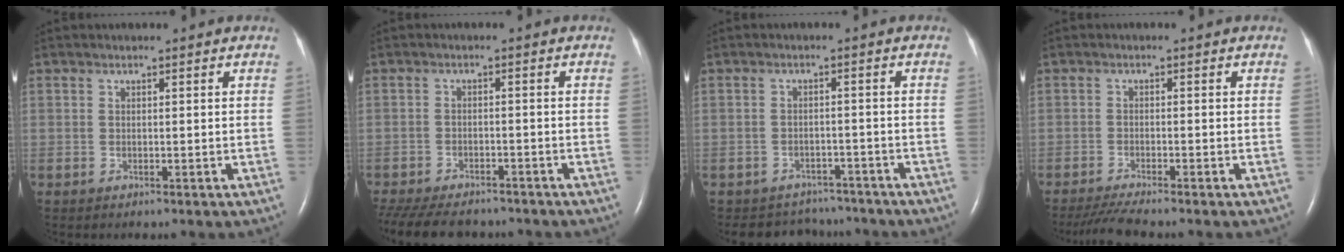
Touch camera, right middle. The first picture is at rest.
{"total": 15.0, "force": [-12.5, 5.6, 6.1], "torque": [-0.161, -0.020, -0.172]}
{"total": 6.1, "force": [-5.6, 2.5, -0.6], "torque": [0.007, 0.018, -0.070]}
{"total": 4.1, "force": [-3.6, -0.6, 1.8], "torque": [-0.038, -0.017, -0.067]}